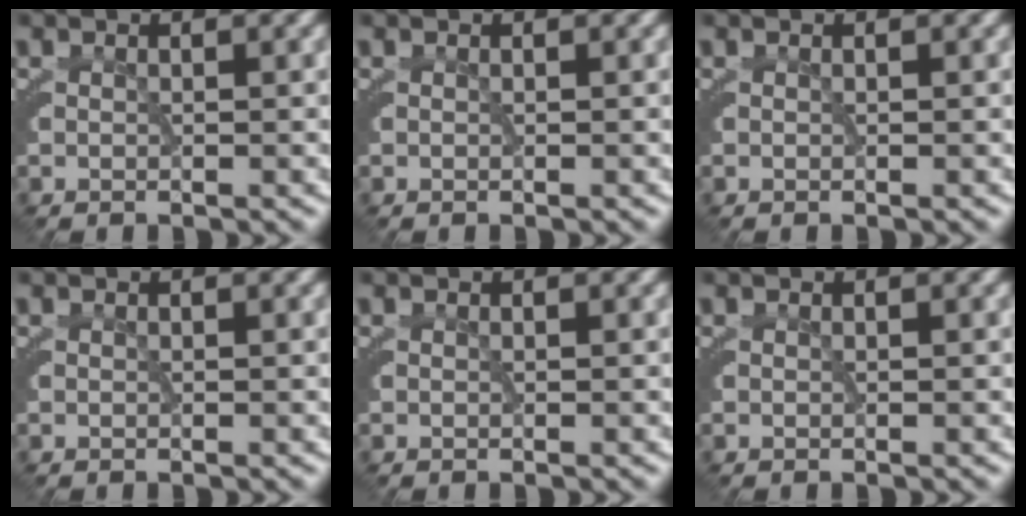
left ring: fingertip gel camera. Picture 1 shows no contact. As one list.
[{"total": 0.0}, {"total": 0.0}, {"total": 0.0}, {"total": 0.0}, {"total": 0.0}]